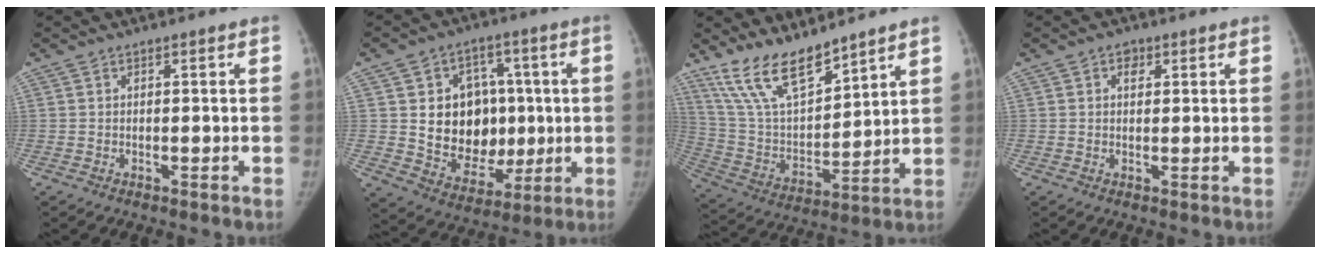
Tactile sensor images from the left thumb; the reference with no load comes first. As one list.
[{"total": 16.3, "force": [0.9, 12.8, 10.1], "torque": [-0.095, 0.004, 0.035]}, {"total": 15.0, "force": [12.0, 4.9, 7.6], "torque": [-0.118, -0.066, 0.240]}, {"total": 2.1, "force": [0.9, 1.5, 1.1], "torque": [-0.005, 0.000, 0.010]}]